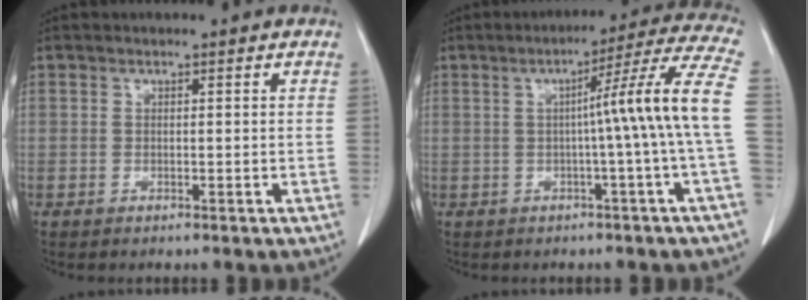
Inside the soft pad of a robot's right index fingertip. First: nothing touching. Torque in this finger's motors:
{"motor_torque": [0.91, -0.20, 0.45, 0.14]}